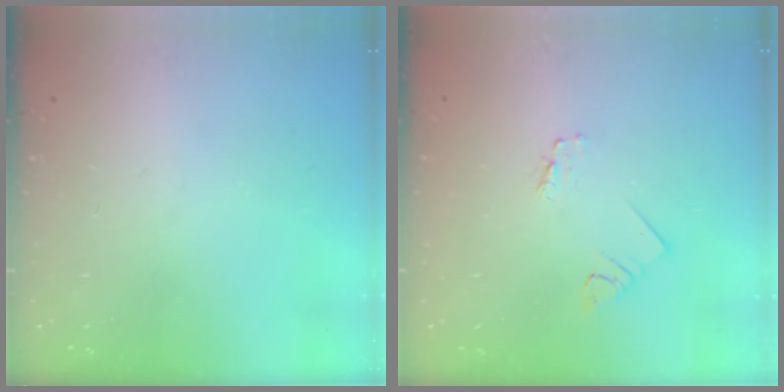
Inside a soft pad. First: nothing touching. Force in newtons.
{"total": 1.2, "press": 1.2, "slide": 0.1}